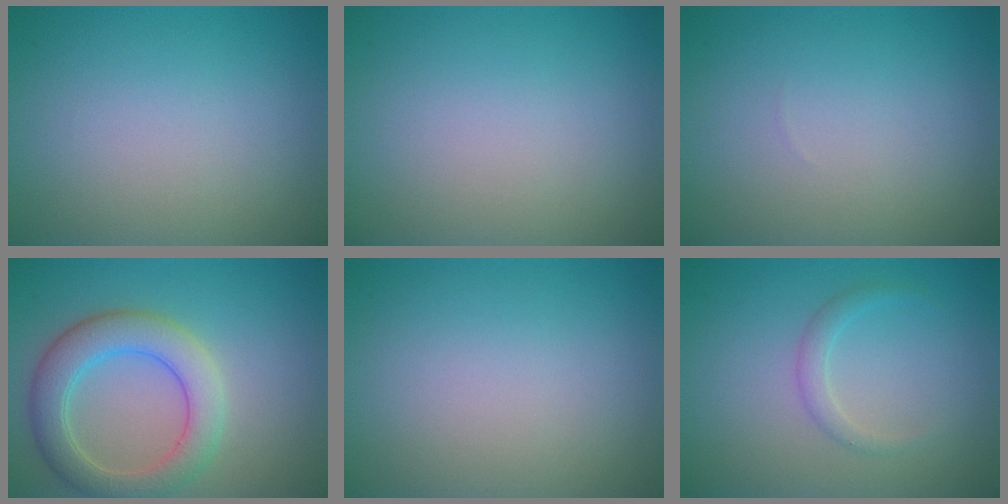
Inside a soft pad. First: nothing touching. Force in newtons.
{"total": 0.0}
{"total": 0.0}
{"total": 5.3, "press": 5.3, "slide": 0.4}
{"total": 0.0}
{"total": 1.3, "press": 1.3, "slide": 0.0}